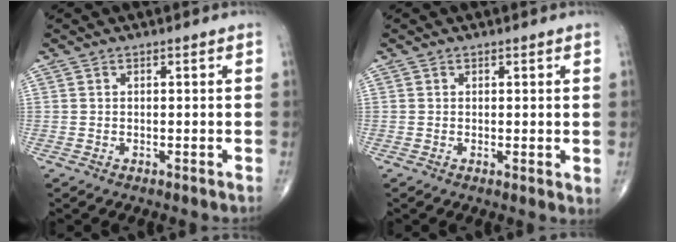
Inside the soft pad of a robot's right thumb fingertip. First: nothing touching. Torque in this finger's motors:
{"motor_torque": [-0.08, 0.04, -0.15, -0.11, -0.02]}